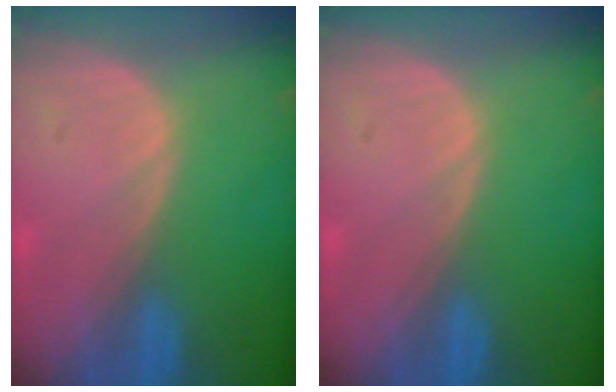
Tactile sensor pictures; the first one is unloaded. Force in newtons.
{"total": 0.0}